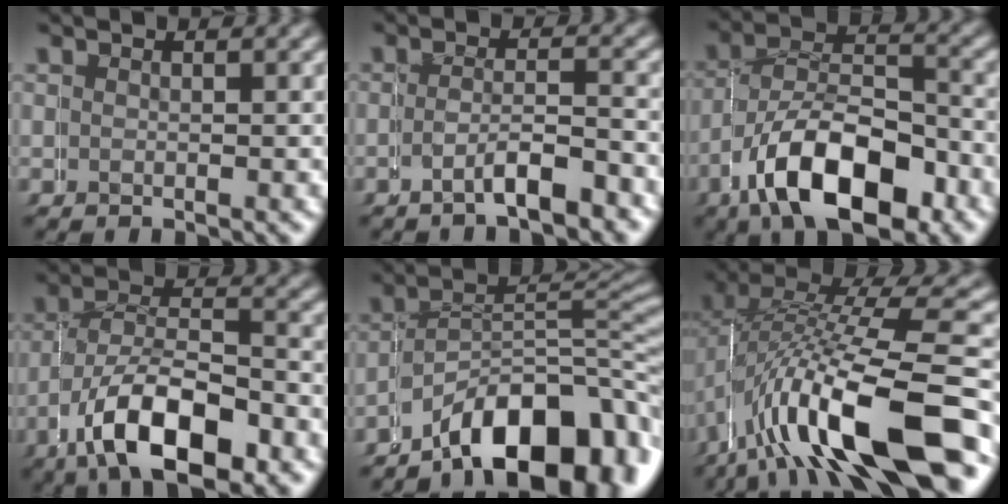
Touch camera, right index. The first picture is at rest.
{"total": 3.1, "force": [-2.7, 0.5, 1.3], "torque": [-0.023, -0.011, -0.046]}
{"total": 9.7, "force": [-4.1, 5.6, 6.8], "torque": [-0.115, -0.038, -0.054]}
{"total": 8.9, "force": [-4.3, 4.6, 6.4], "torque": [-0.108, -0.036, -0.055]}
{"total": 11.3, "force": [-6.1, 5.8, 7.5], "torque": [-0.101, -0.031, -0.083]}
{"total": 12.0, "force": [-3.0, 5.6, 10.2], "torque": [-0.195, -0.019, -0.031]}